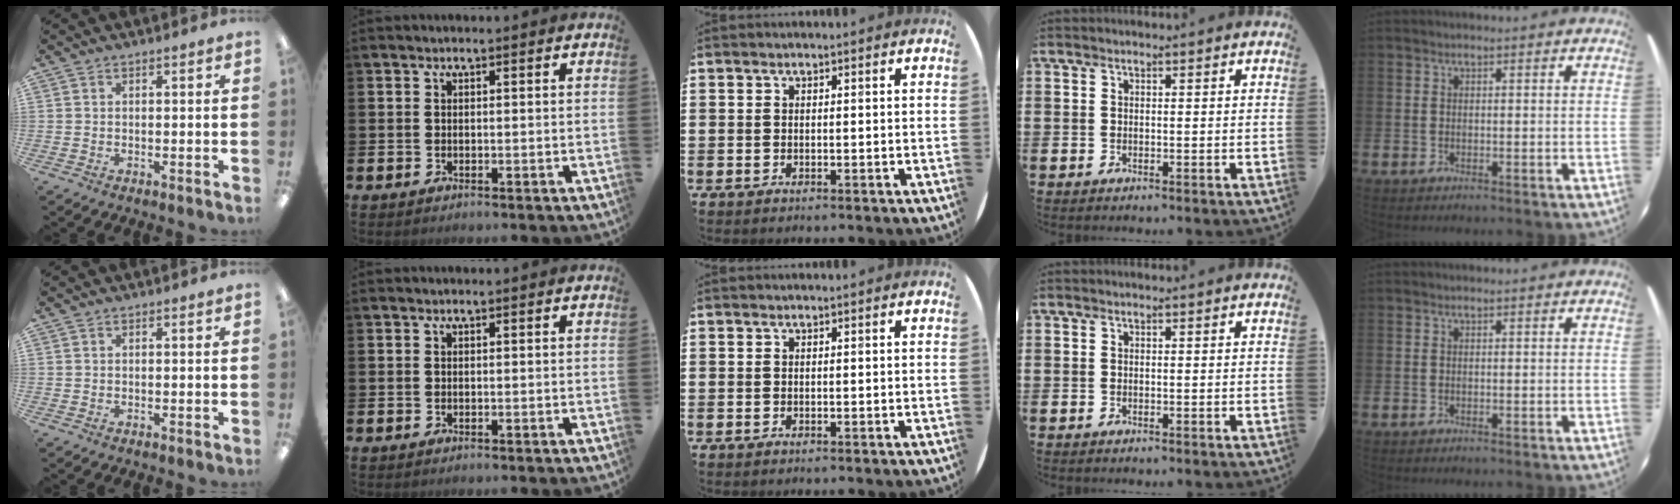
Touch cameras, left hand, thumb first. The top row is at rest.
{}